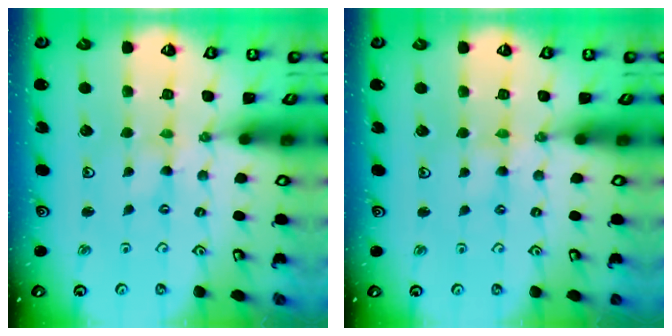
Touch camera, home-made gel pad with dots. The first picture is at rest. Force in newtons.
{"total": 1.9, "press": 1.9, "slide": 0.4}